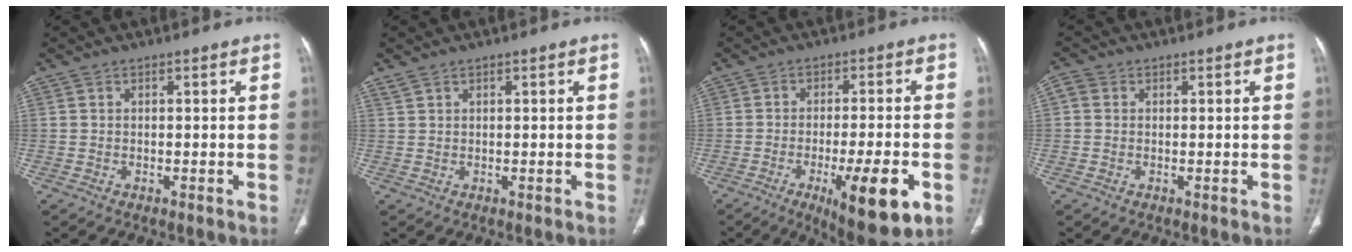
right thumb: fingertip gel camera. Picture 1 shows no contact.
{"total": 1.0, "force": [0.9, 0.3, 0.4], "torque": [-0.009, 0.007, 0.022]}
{"total": 13.9, "force": [-5.5, 3.4, 12.4], "torque": [-0.181, 0.000, -0.072]}
{"total": 1.9, "force": [0.4, 1.7, 0.8], "torque": [-0.014, 0.006, 0.004]}